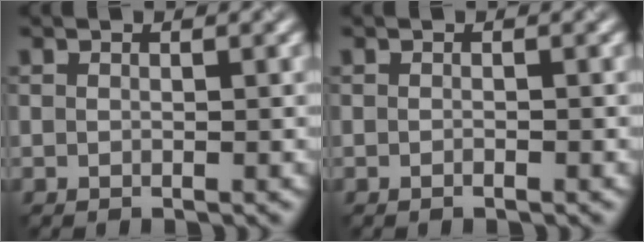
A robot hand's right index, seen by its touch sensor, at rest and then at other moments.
{"total": 0.9, "force": [-0.4, 0.4, 0.6], "torque": [0.004, -0.001, -0.009]}